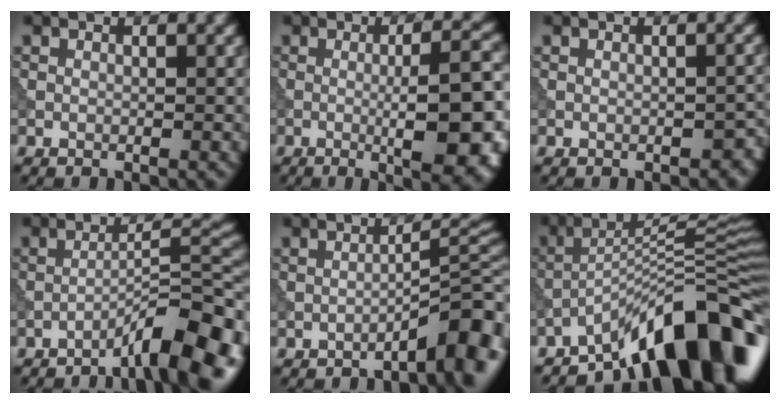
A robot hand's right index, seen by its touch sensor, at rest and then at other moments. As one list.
[{"total": 9.6, "force": [-1.5, 2.2, 9.3], "torque": [-0.113, 0.003, -0.019]}, {"total": 1.5, "force": [-0.5, 0.9, 1.0], "torque": [-0.018, -0.005, -0.005]}, {"total": 9.1, "force": [-5.5, 1.7, 7.1], "torque": [-0.100, 0.019, -0.088]}, {"total": 6.3, "force": [-4.0, 1.0, 4.9], "torque": [-0.059, 0.024, -0.060]}, {"total": 12.6, "force": [-8.3, 3.0, 9.1], "torque": [-0.111, 0.029, -0.145]}]